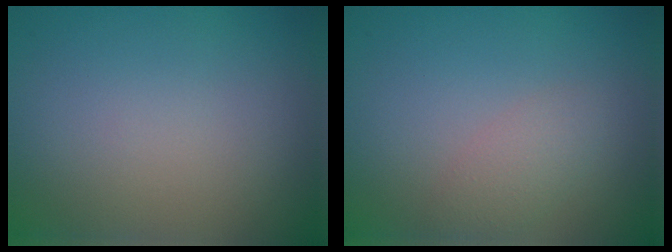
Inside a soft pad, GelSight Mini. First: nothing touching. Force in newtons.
{"total": 1.8, "press": 1.8, "slide": 0.1}